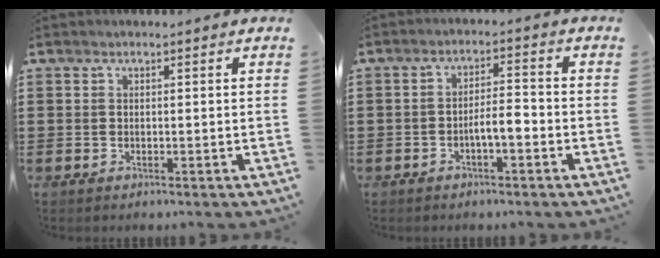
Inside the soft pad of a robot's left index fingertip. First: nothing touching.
{"total": 3.8, "force": [-1.8, 1.0, 3.1], "torque": [-0.064, 0.006, -0.038]}